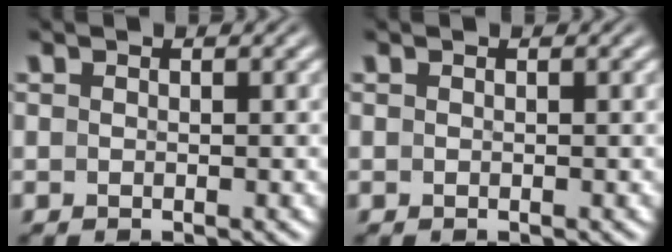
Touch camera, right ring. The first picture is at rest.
{"total": 0.0}